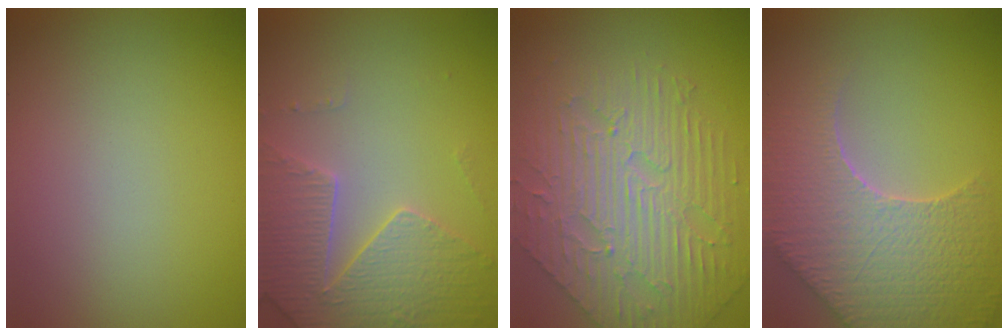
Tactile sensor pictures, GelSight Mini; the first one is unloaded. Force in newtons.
{"total": 4.4, "press": 4.0, "slide": 1.8}
{"total": 5.8, "press": 5.1, "slide": 2.7}
{"total": 9.1, "press": 6.4, "slide": 6.5}